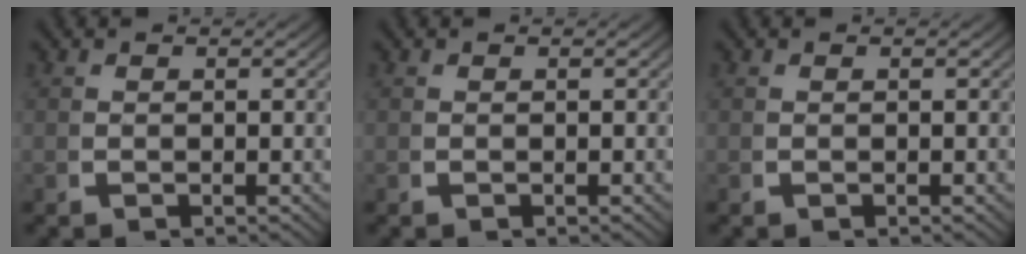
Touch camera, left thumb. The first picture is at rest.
{"total": 0.0}
{"total": 0.0}